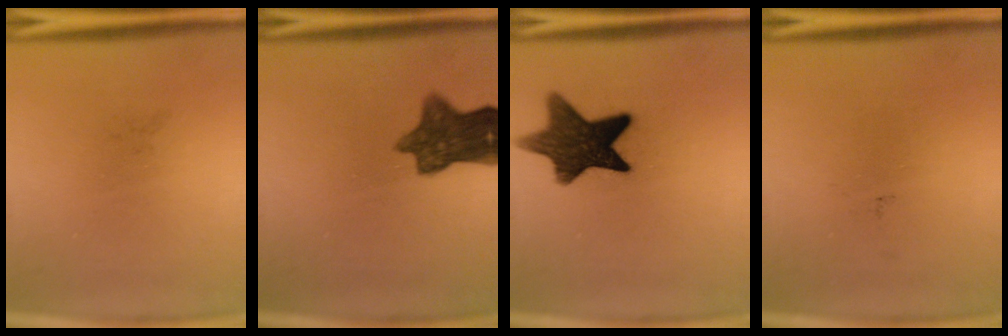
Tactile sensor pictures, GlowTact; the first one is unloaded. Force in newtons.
{"total": 9.2}
{"total": 12.3}
{"total": 0.0}